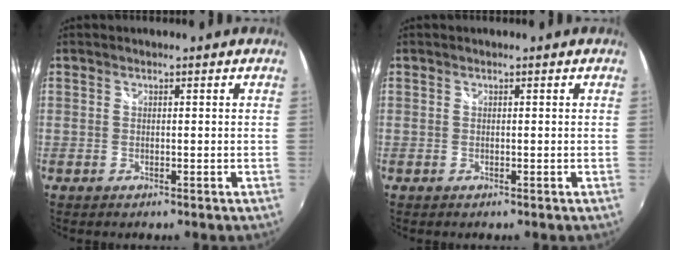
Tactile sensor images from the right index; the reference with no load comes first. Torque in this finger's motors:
{"motor_torque": [0.22, 0.22, 0.00, 0.00]}